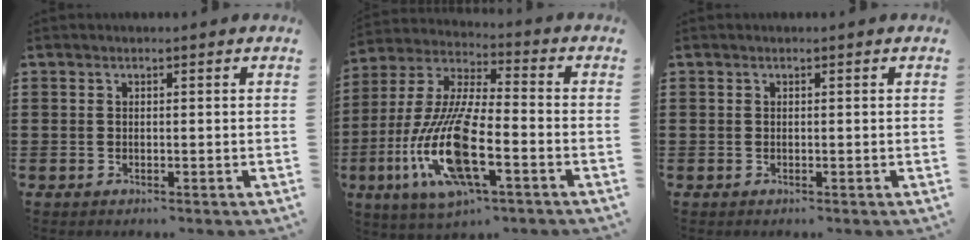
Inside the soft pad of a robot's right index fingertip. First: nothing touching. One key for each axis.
{"total": 15.0, "fx": -6.4, "fy": 4.3, "fz": 12.8, "tx": -0.287, "ty": -0.015, "tz": -0.122}
{"total": 0.0}